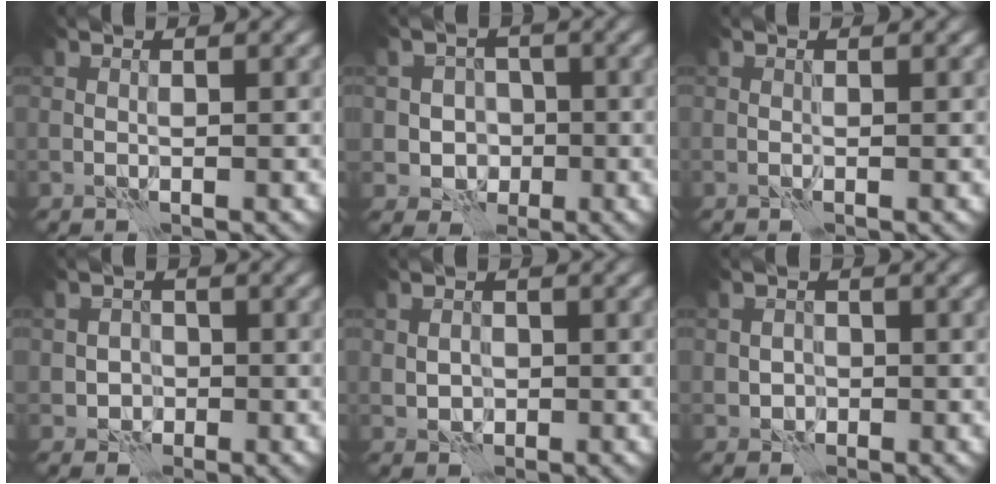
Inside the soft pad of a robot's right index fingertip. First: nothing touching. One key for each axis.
{"total": 3.7, "fx": -1.0, "fy": 3.3, "fz": 1.3, "tx": 0.003, "ty": 0.002, "tz": -0.036}
{"total": 0.0}
{"total": 2.1, "fx": -0.7, "fy": 1.8, "fz": 0.7, "tx": 0.005, "ty": 0.000, "tz": -0.019}
{"total": 1.8, "fx": -0.3, "fy": 1.4, "fz": 1.0, "tx": -0.017, "ty": 0.000, "tz": -0.002}
{"total": 1.5, "fx": -0.6, "fy": 1.3, "fz": 0.6, "tx": -0.004, "ty": 0.000, "tz": -0.012}